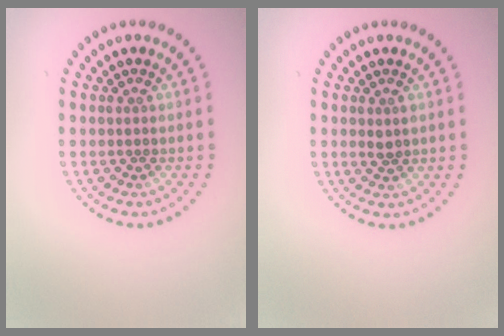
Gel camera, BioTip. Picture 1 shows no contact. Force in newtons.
{"total": 0.9, "press": 0.9, "slide": 0.2}